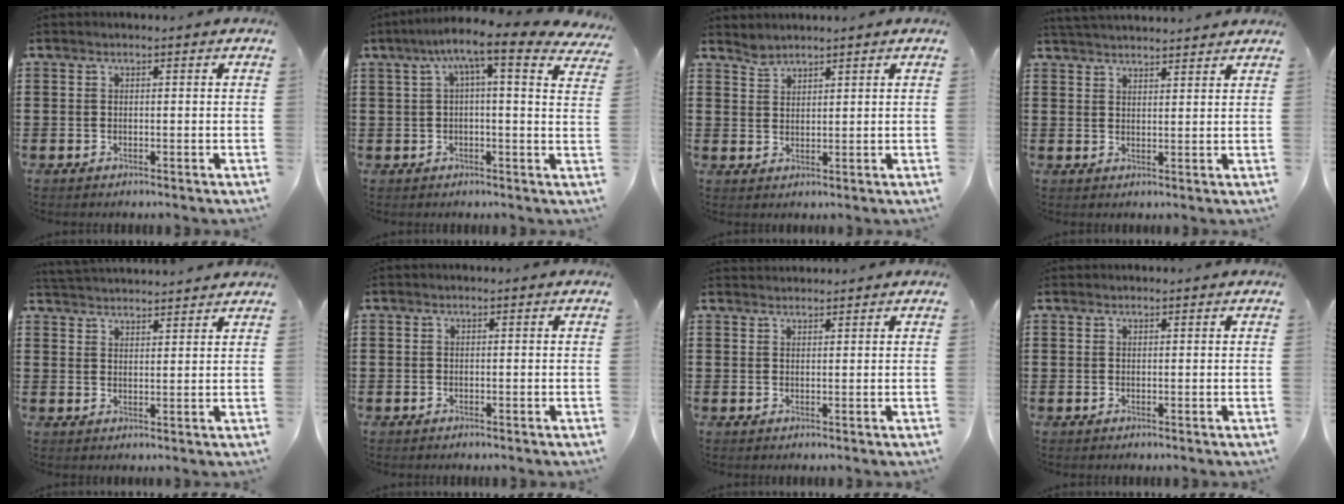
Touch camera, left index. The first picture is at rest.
{"total": 7.5, "force": [4.5, 0.4, 6.0], "torque": [-0.121, -0.016, 0.070]}
{"total": 1.9, "force": [1.8, 0.5, 0.1], "torque": [-0.007, 0.000, 0.036]}
{"total": 2.9, "force": [2.9, 0.0, 0.2], "torque": [-0.013, -0.007, 0.056]}
{"total": 3.0, "force": [3.0, 0.0, -0.1], "torque": [-0.009, -0.012, 0.056]}
{"total": 0.0}
{"total": 1.5, "force": [1.4, 0.2, -0.1], "torque": [-0.002, 0.001, 0.029]}
{"total": 0.6, "force": [0.6, 0.2, 0.1], "torque": [-0.004, 0.000, 0.013]}